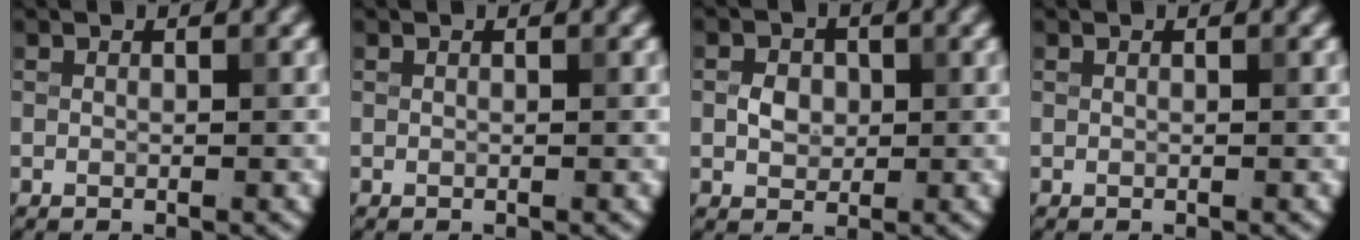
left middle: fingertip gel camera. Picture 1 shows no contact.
{"total": 0.0}
{"total": 2.0, "force": [0.0, 1.7, 1.1], "torque": [-0.020, 0.000, -0.002]}
{"total": 0.0}